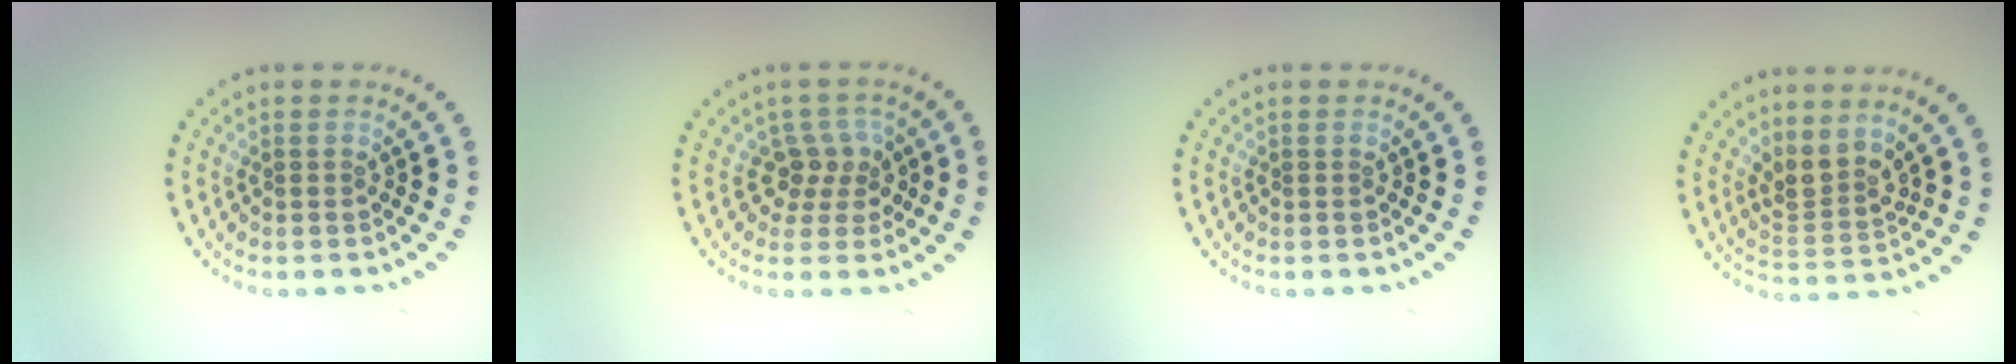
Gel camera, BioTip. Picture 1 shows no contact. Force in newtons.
{"total": 2.7, "press": 2.1, "slide": 1.7}
{"total": 0.0}
{"total": 2.8, "press": 2.0, "slide": 1.9}